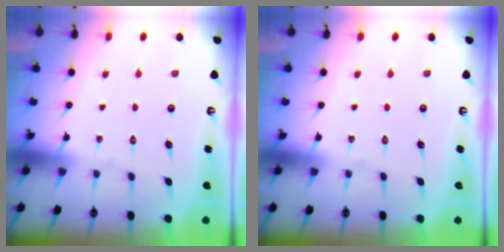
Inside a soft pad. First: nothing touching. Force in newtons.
{"total": 0.0}